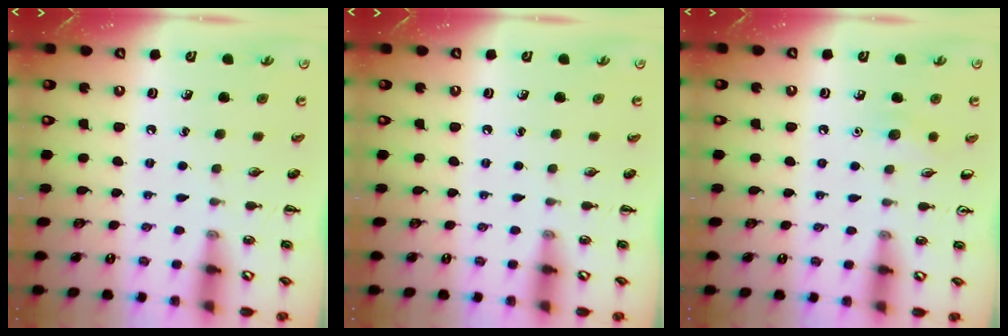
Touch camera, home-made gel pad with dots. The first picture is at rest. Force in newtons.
{"total": 0.0}
{"total": 5.2, "press": 5.0, "slide": 1.6}